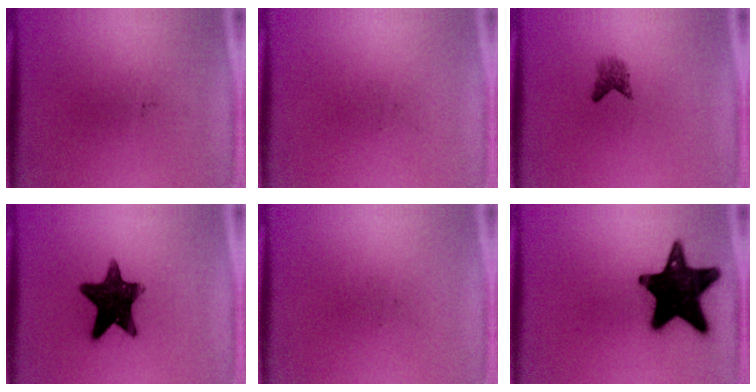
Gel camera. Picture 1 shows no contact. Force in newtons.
{"total": 0.0}
{"total": 1.8}
{"total": 14.1}
{"total": 0.0}
{"total": 19.4}